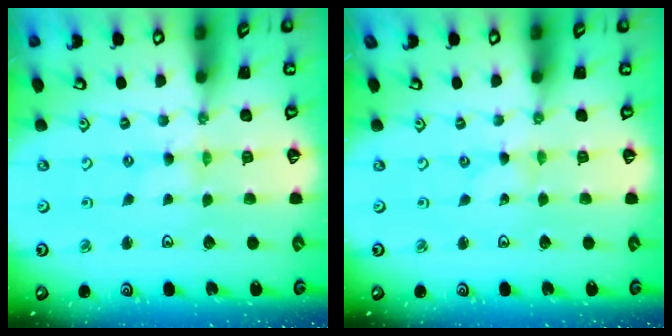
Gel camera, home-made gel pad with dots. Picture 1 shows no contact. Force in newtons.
{"total": 0.0}